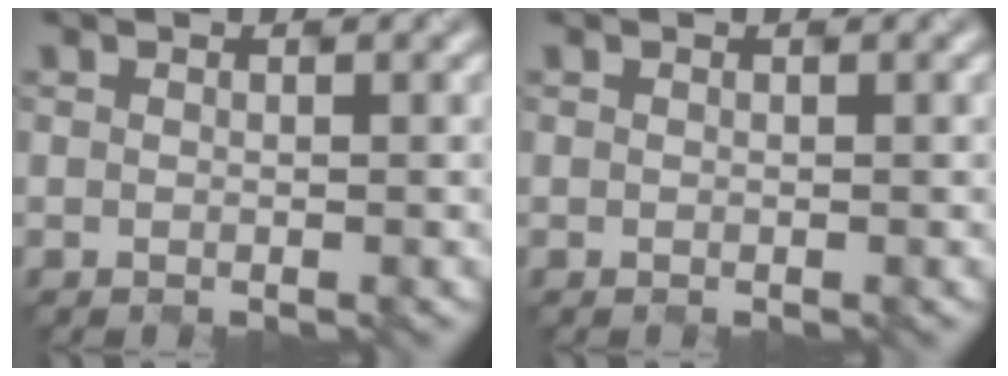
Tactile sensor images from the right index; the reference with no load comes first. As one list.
[{"total": 0.0}]